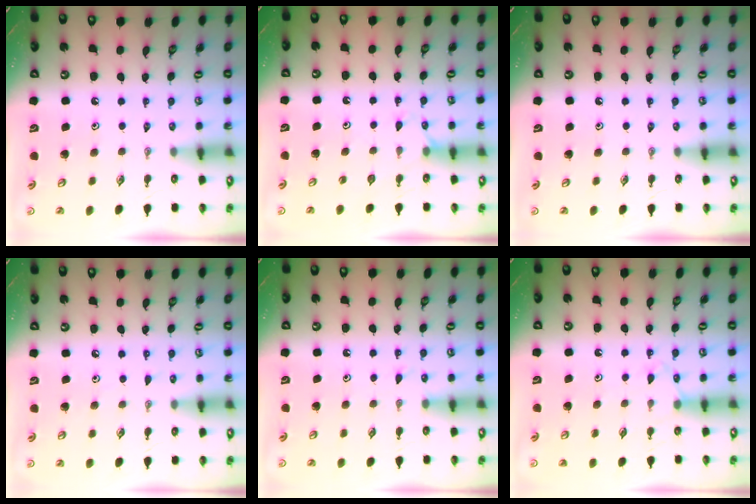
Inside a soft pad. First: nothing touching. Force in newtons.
{"total": 4.1, "press": 4.0, "slide": 0.6}
{"total": 0.0}
{"total": 2.7, "press": 2.6, "slide": 0.3}
{"total": 2.9, "press": 2.8, "slide": 0.4}
{"total": 6.7, "press": 6.7, "slide": 0.6}